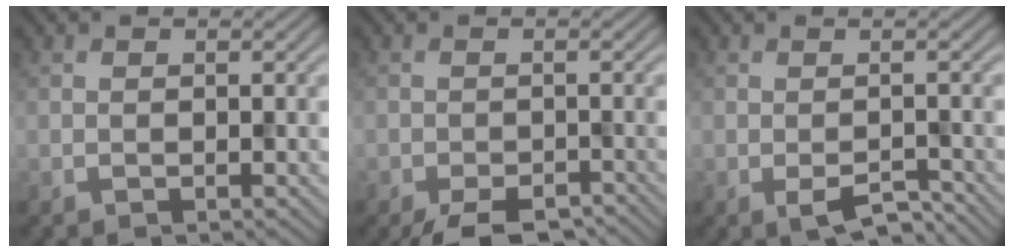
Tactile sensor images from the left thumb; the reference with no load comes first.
{"total": 5.6, "force": [-4.4, 2.1, 2.9], "torque": [-0.041, -0.015, -0.071]}
{"total": 2.8, "force": [-1.6, 0.6, 2.2], "torque": [-0.046, -0.004, -0.025]}